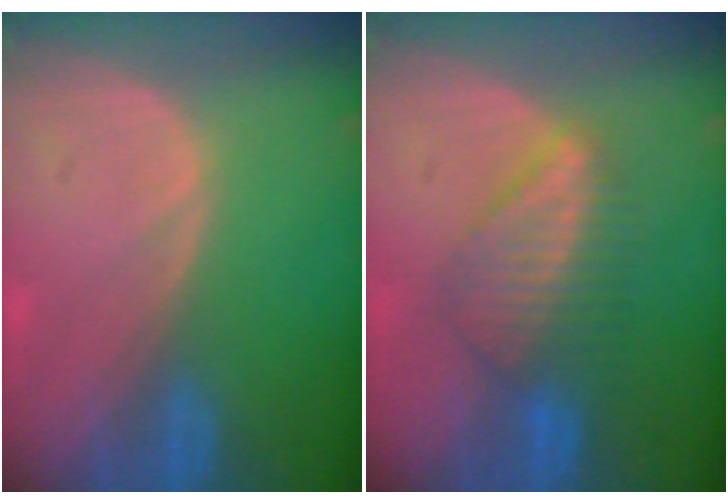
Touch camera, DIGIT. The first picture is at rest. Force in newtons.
{"total": 6.4, "press": 6.4, "slide": 0.1}